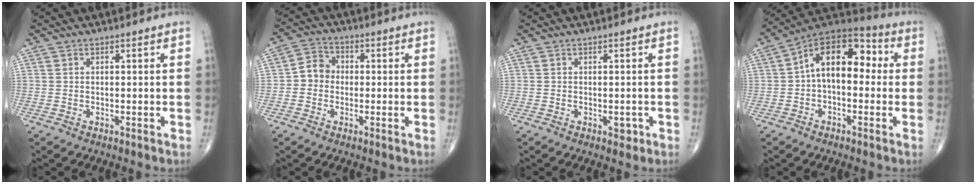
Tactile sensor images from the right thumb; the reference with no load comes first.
{"total": 5.1, "force": [-0.6, 4.5, 2.2], "torque": [-0.019, 0.019, -0.024]}
{"total": 1.5, "force": [-0.5, 0.9, 1.1], "torque": [-0.006, 0.000, -0.006]}
{"total": 14.2, "force": [1.0, 8.4, 11.4], "torque": [-0.146, 0.048, 0.000]}